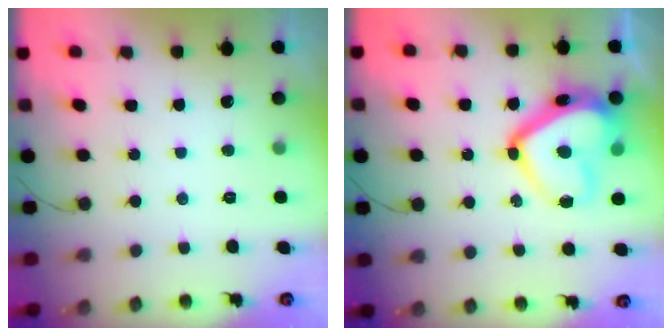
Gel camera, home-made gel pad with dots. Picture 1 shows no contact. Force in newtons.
{"total": 19.3, "press": 19.2, "slide": 1.8}